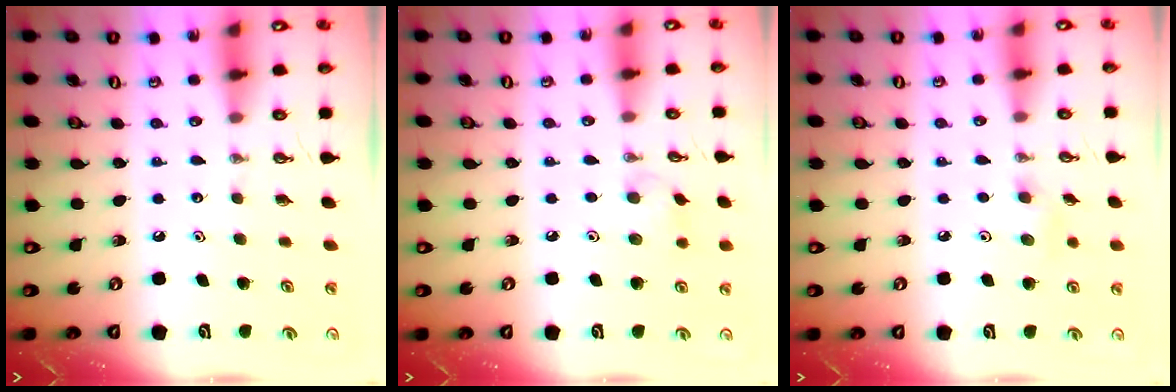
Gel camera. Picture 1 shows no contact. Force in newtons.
{"total": 6.0, "press": 5.7, "slide": 1.9}
{"total": 7.6, "press": 6.5, "slide": 4.1}